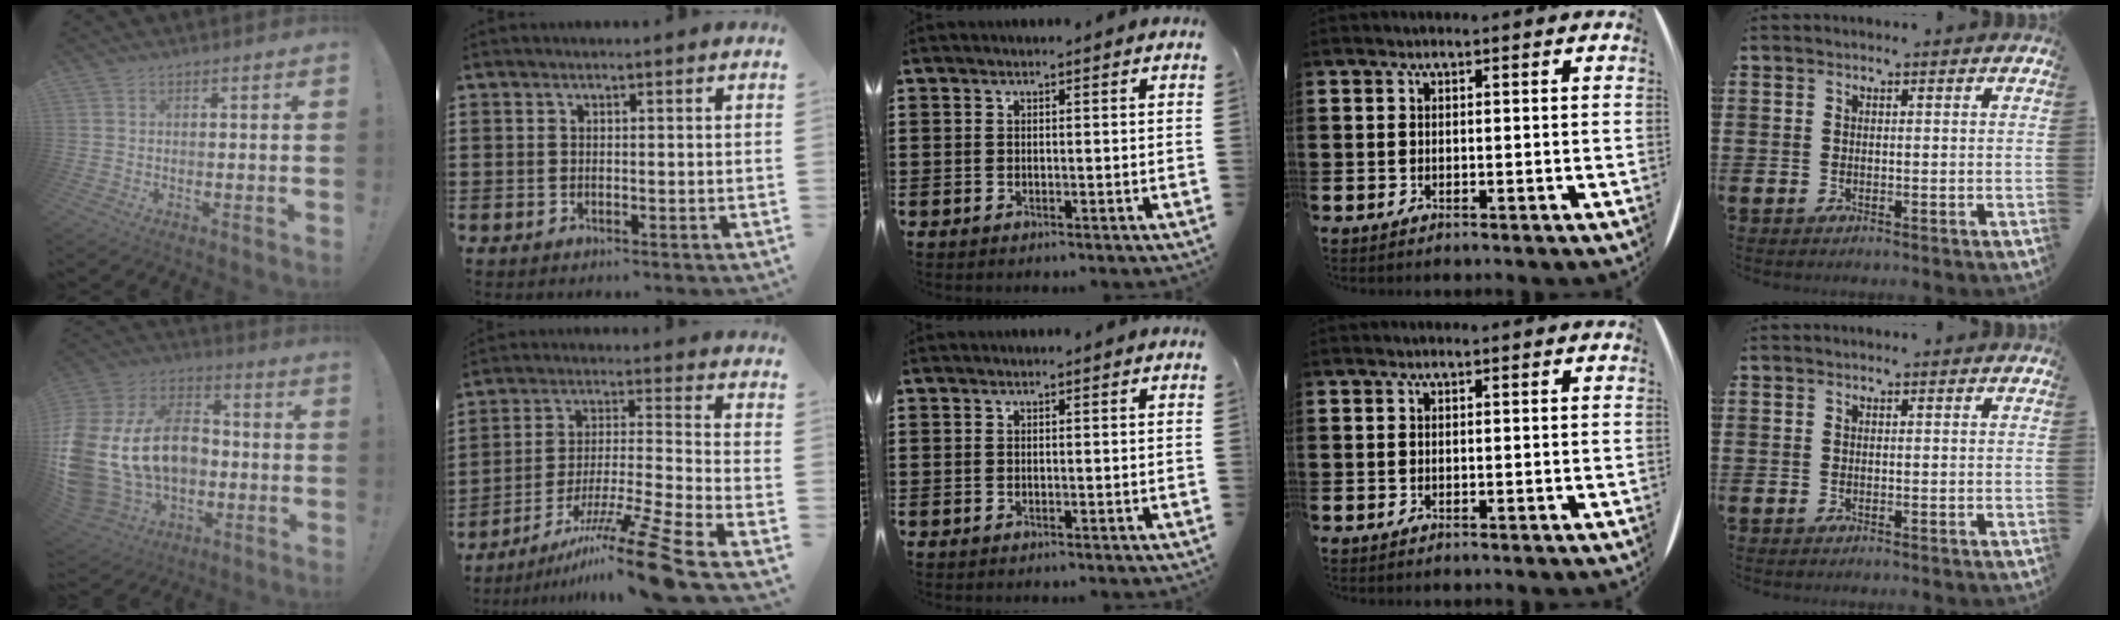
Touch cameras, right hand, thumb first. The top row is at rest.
{"thumb": {"total": 26.2, "force": [-0.9, 19.7, 17.2], "torque": [-0.346, 0.018, 0.019]}, "index": {"total": 14.6, "force": [-10.6, -1.2, 10.0], "torque": [-0.165, 0.016, -0.192]}}